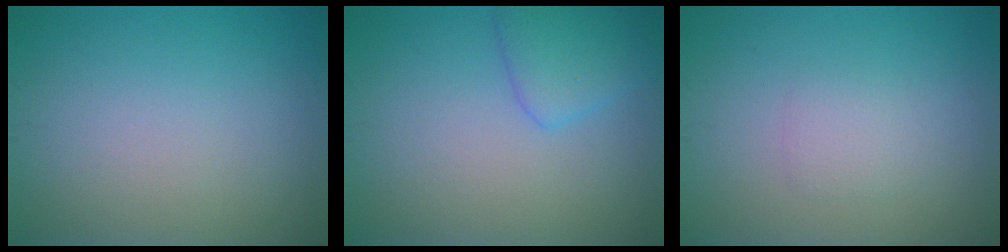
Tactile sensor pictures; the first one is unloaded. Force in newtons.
{"total": 2.8, "press": 2.8, "slide": 0.2}
{"total": 1.4, "press": 1.4, "slide": 0.1}